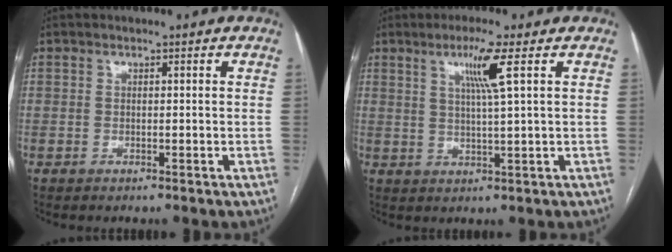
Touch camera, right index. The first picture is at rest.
{"total": 5.6, "force": [2.4, -0.9, 4.9], "torque": [-0.095, -0.004, 0.044]}